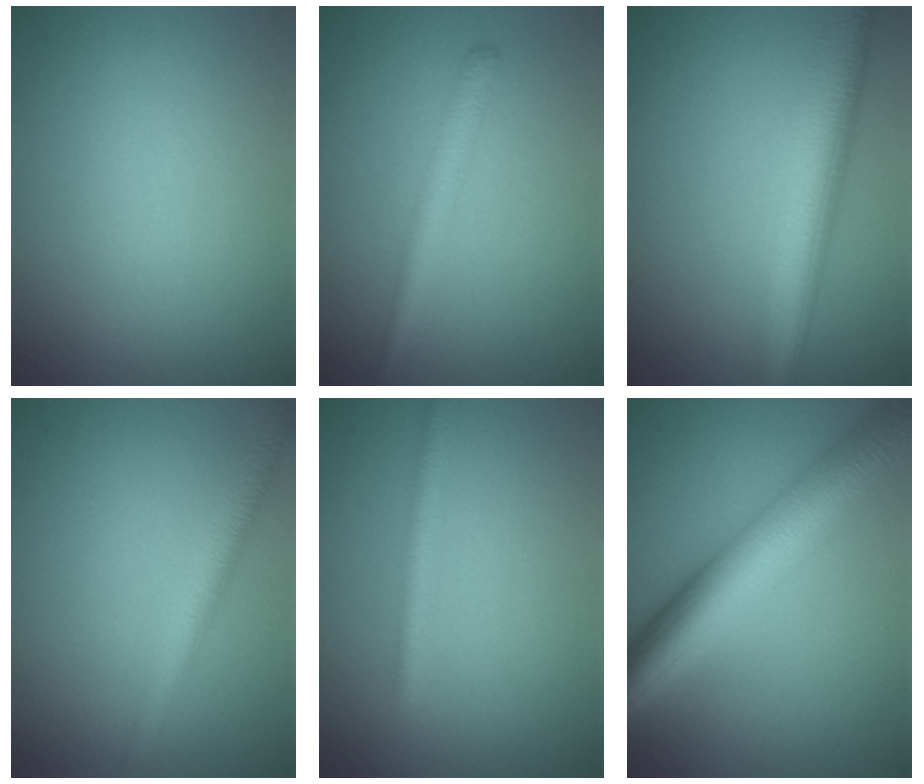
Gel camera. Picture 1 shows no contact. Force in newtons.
{"total": 2.2, "press": 2.2, "slide": 0.2}
{"total": 6.8, "press": 6.8, "slide": 0.2}
{"total": 2.8, "press": 2.8, "slide": 0.1}
{"total": 2.2, "press": 2.1, "slide": 0.1}
{"total": 9.5, "press": 9.5, "slide": 0.4}